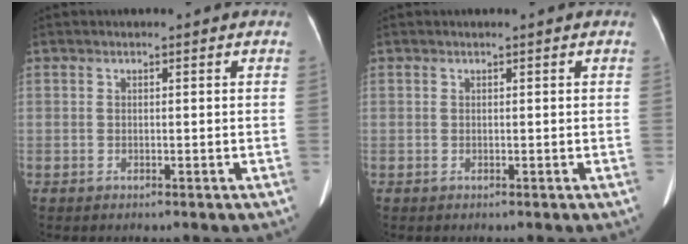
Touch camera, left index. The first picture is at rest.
{"total": 0.0}